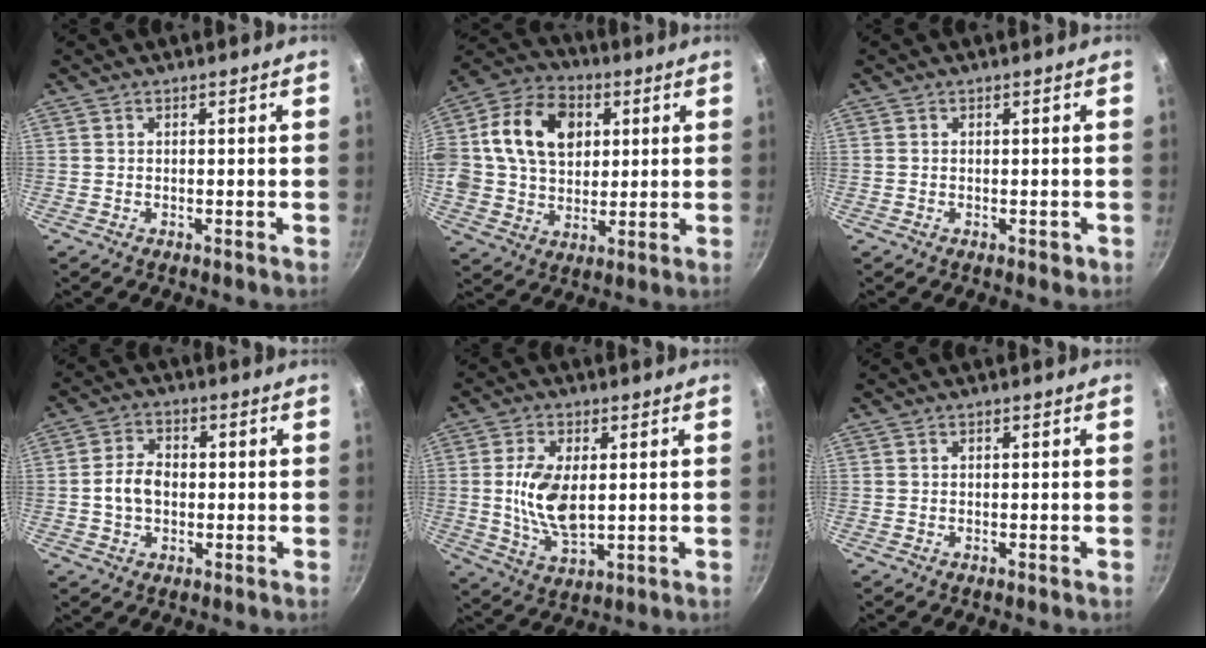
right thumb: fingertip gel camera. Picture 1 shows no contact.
{"total": 19.0, "force": [4.4, 14.0, 12.1], "torque": [-0.199, 0.016, 0.063]}
{"total": 1.1, "force": [-0.3, 0.7, 0.8], "torque": [-0.008, 0.001, -0.005]}
{"total": 6.2, "force": [-0.4, 4.6, 4.1], "torque": [-0.061, 0.016, -0.014]}
{"total": 10.5, "force": [1.0, 5.5, 8.9], "torque": [-0.169, -0.009, 0.024]}
{"total": 0.0}